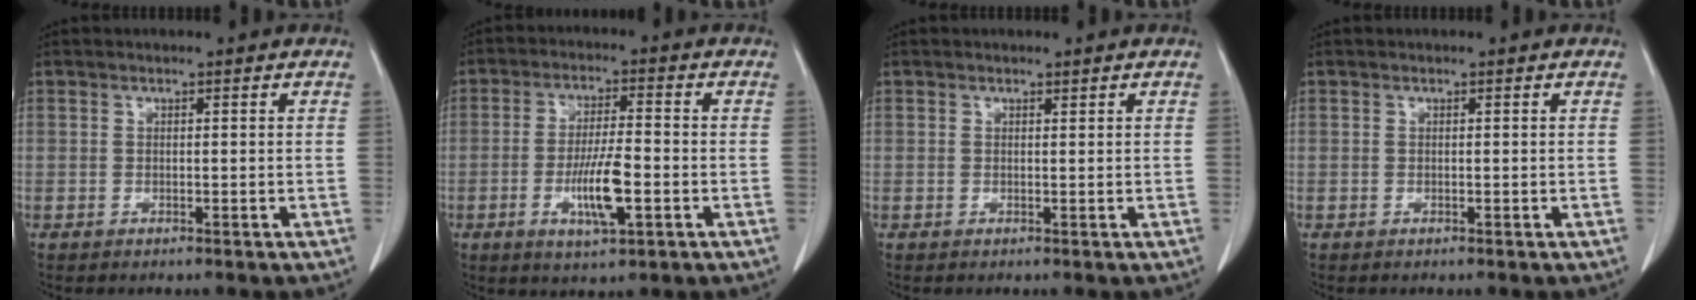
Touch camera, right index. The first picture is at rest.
{"total": 8.2, "force": [-2.5, 1.3, 7.7], "torque": [-0.144, -0.006, -0.042]}
{"total": 0.0}
{"total": 0.0}